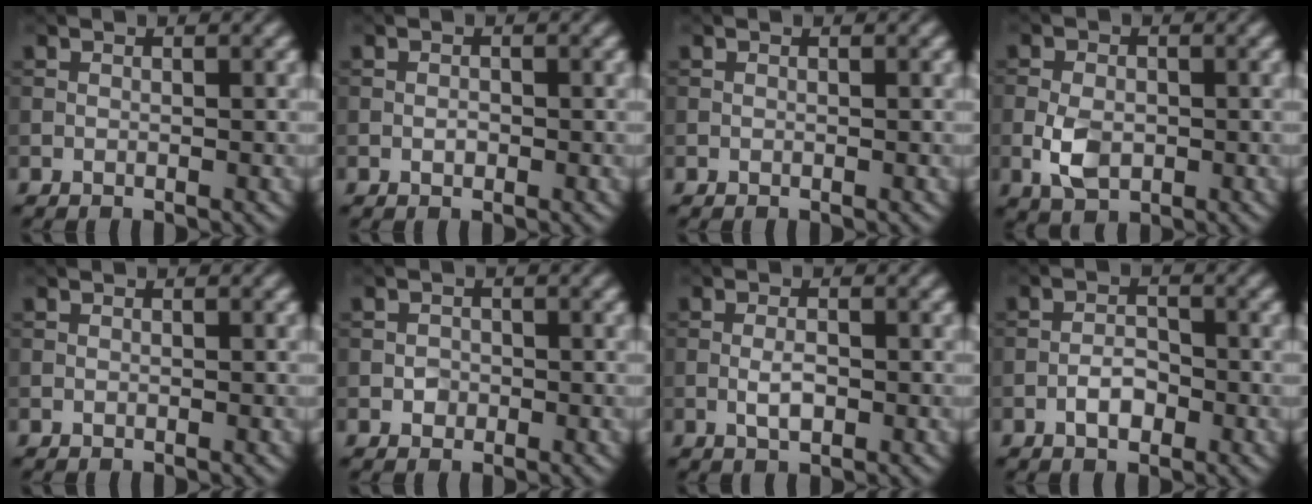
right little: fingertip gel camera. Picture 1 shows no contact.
{"total": 0.6, "force": [-0.2, 0.3, 0.4], "torque": [-0.005, 0.001, -0.004]}
{"total": 0.0}
{"total": 3.7, "force": [-1.0, 2.4, 2.6], "torque": [-0.058, -0.004, -0.023]}
{"total": 0.0}
{"total": 1.1, "force": [-0.3, 1.0, 0.3], "torque": [0.001, -0.001, -0.008]}
{"total": 1.8, "force": [-0.5, 0.7, 1.6], "torque": [-0.031, 0.001, -0.012]}
{"total": 2.2, "force": [-1.1, 1.1, 1.6], "torque": [-0.023, 0.007, -0.024]}